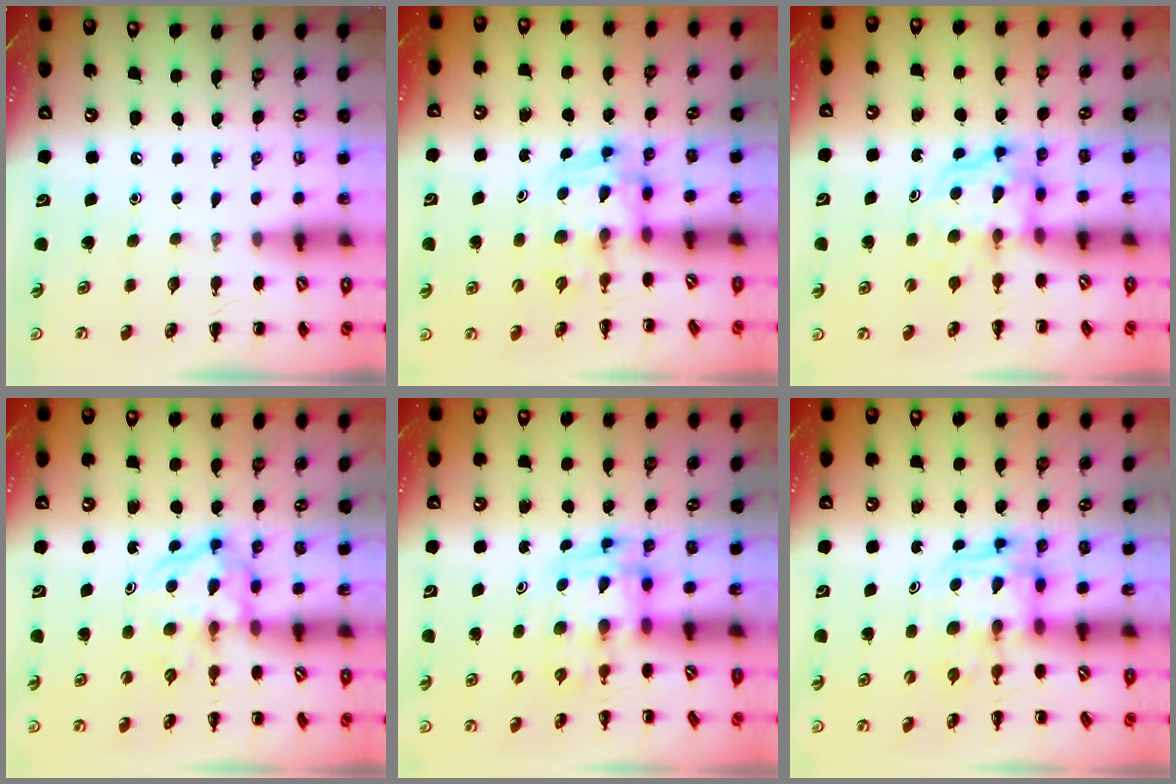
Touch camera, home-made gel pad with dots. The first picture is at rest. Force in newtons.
{"total": 3.7, "press": 3.7, "slide": 0.6}
{"total": 4.0, "press": 4.0, "slide": 0.3}
{"total": 3.9, "press": 3.9, "slide": 0.5}
{"total": 3.6, "press": 3.5, "slide": 0.6}
{"total": 2.7, "press": 2.7, "slide": 0.2}